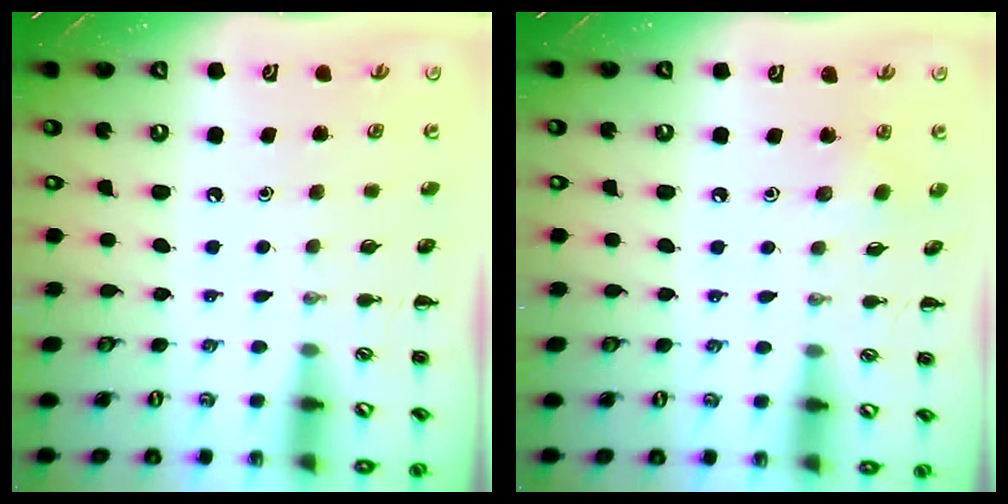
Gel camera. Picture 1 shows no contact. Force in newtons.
{"total": 2.3, "press": 2.2, "slide": 0.8}